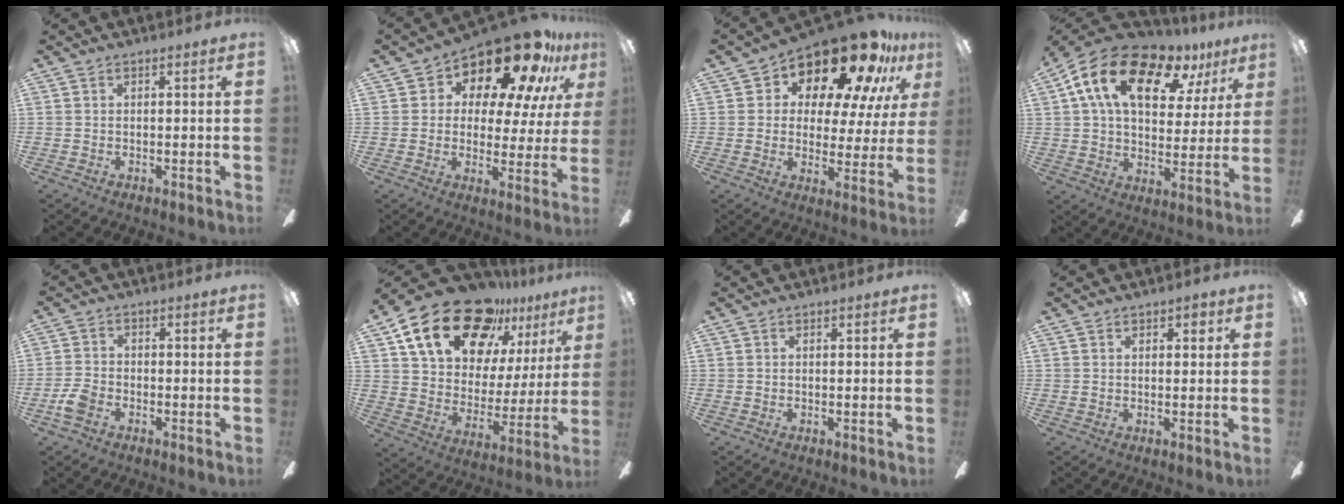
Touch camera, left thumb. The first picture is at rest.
{"total": 18.5, "force": [13.5, 7.4, 10.2], "torque": [-0.155, -0.099, 0.225]}
{"total": 19.8, "force": [14.9, 7.6, 10.7], "torque": [-0.167, -0.104, 0.249]}
{"total": 18.7, "force": [11.0, 10.1, 11.3], "torque": [-0.202, -0.050, 0.191]}
{"total": 4.8, "force": [-2.7, 3.1, 2.5], "torque": [-0.054, 0.014, -0.053]}
{"total": 23.0, "force": [15.3, 12.5, 11.8], "torque": [-0.202, -0.087, 0.276]}
{"total": 0.0}
{"total": 1.8, "force": [1.1, 1.2, 0.9], "torque": [-0.010, 0.001, 0.017]}